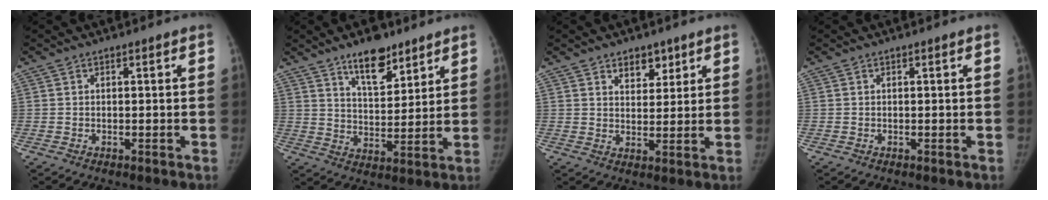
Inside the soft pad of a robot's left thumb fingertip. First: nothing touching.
{"total": 10.0, "force": [7.1, 4.3, 5.7], "torque": [-0.060, -0.049, 0.119]}
{"total": 5.1, "force": [3.2, 3.1, 2.4], "torque": [-0.007, -0.021, 0.052]}
{"total": 0.0}